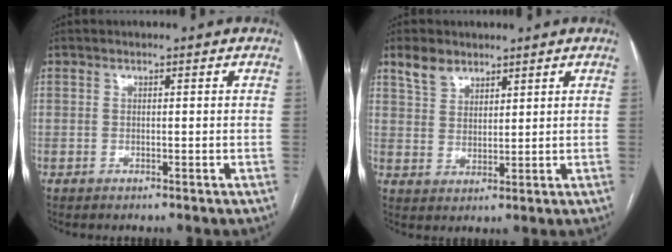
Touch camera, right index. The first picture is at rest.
{"total": 4.9, "force": [3.8, 2.8, 1.4], "torque": [-0.034, 0.011, 0.080]}